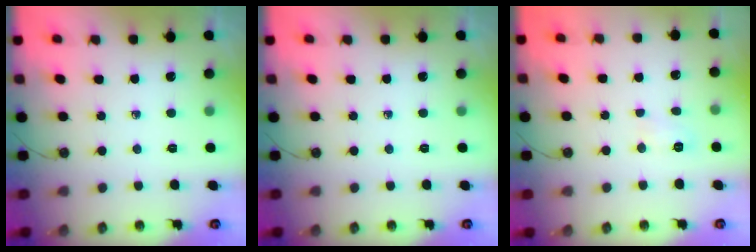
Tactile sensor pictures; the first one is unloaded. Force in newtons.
{"total": 0.0}
{"total": 4.2, "press": 4.0, "slide": 1.2}